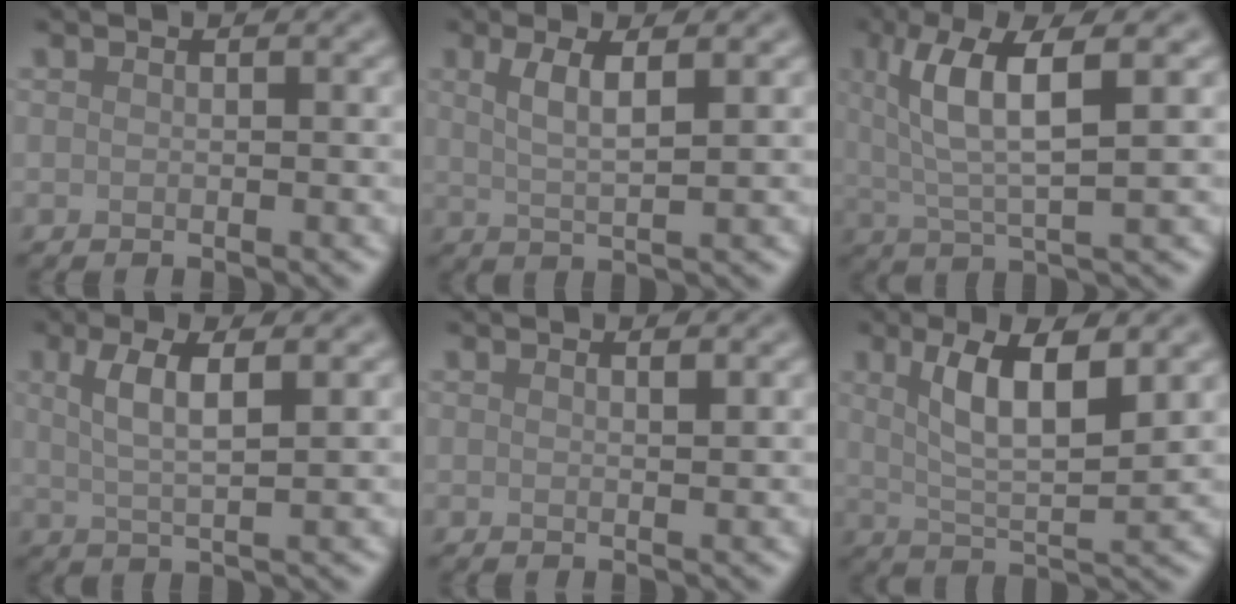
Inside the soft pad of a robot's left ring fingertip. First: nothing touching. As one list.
[{"total": 3.2, "force": [1.2, 0.8, 2.9], "torque": [-0.053, -0.002, 0.023]}, {"total": 6.9, "force": [2.3, 1.7, 6.2], "torque": [-0.120, 0.007, 0.042]}, {"total": 4.1, "force": [1.4, 1.0, 3.8], "torque": [-0.077, -0.001, 0.026]}, {"total": 0.8, "force": [0.5, 0.2, 0.5], "torque": [-0.007, -0.001, 0.008]}, {"total": 6.6, "force": [2.2, 2.0, 5.8], "torque": [-0.105, -0.003, 0.040]}]